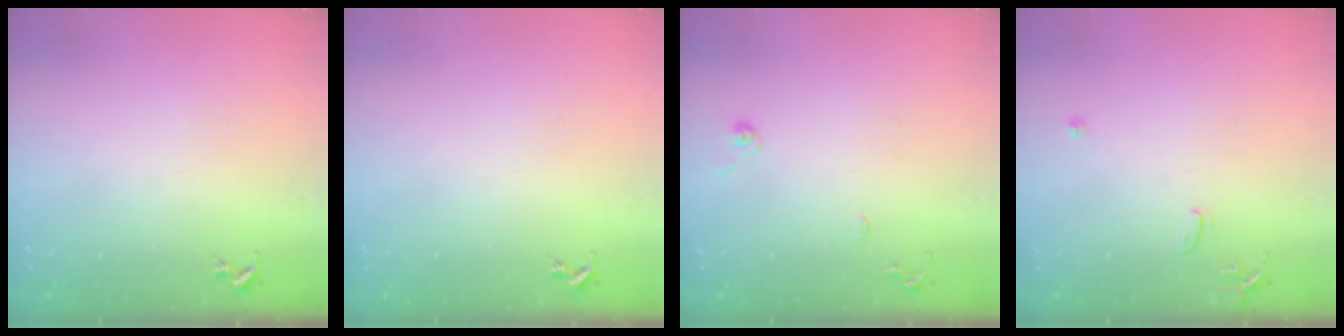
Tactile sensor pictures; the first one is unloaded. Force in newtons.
{"total": 0.0}
{"total": 8.0, "press": 8.0, "slide": 0.8}
{"total": 8.5, "press": 8.5, "slide": 0.8}